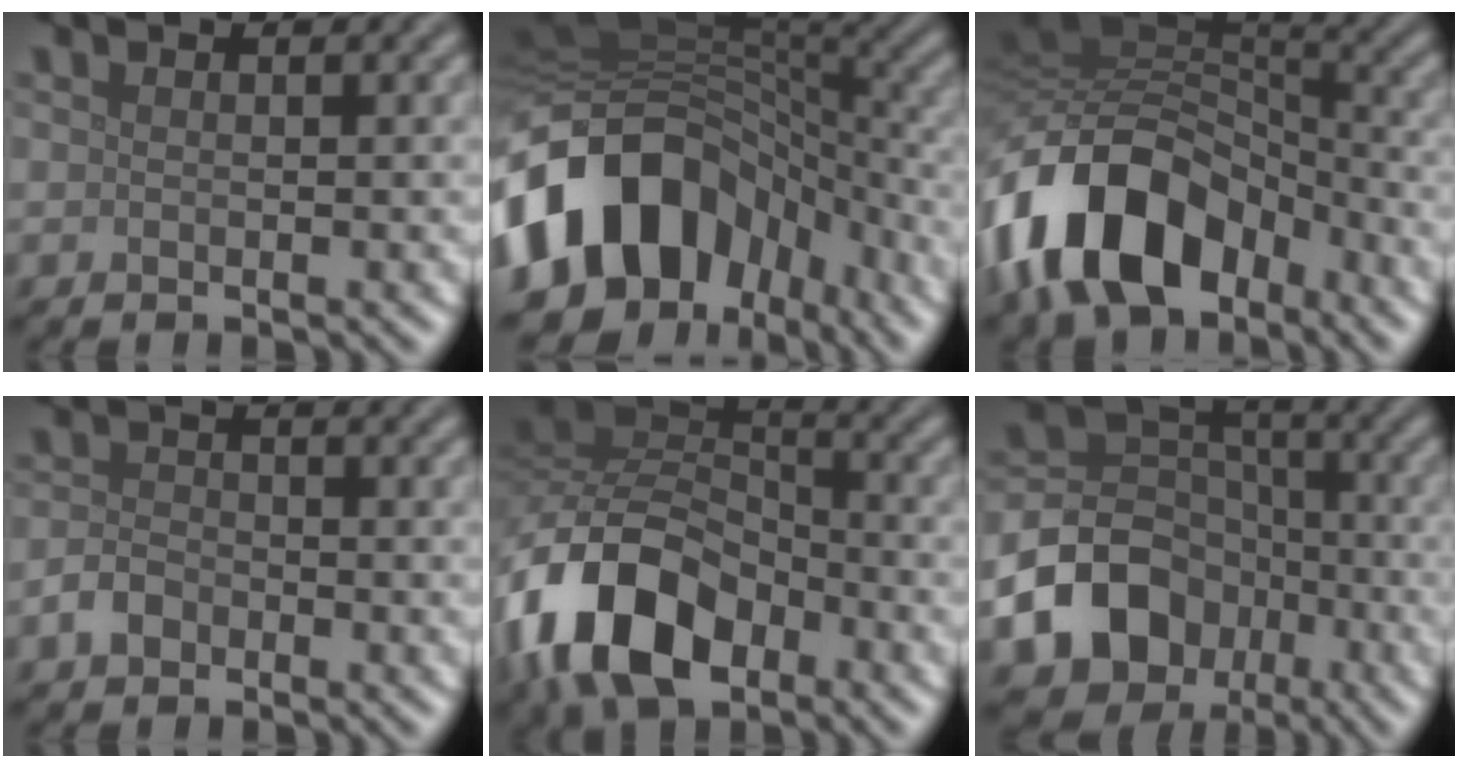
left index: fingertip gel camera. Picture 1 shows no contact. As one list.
[{"total": 14.9, "force": [-6.1, 10.4, 8.6], "torque": [-0.163, 0.011, -0.111]}, {"total": 14.5, "force": [-6.4, 9.2, 9.1], "torque": [-0.189, 0.002, -0.124]}, {"total": 2.0, "force": [-1.3, 1.3, 0.9], "torque": [-0.013, 0.003, -0.031]}, {"total": 11.9, "force": [-5.9, 7.2, 7.5], "torque": [-0.154, -0.005, -0.123]}, {"total": 11.7, "force": [-5.2, 9.1, 5.1], "torque": [-0.109, -0.008, -0.100]}]